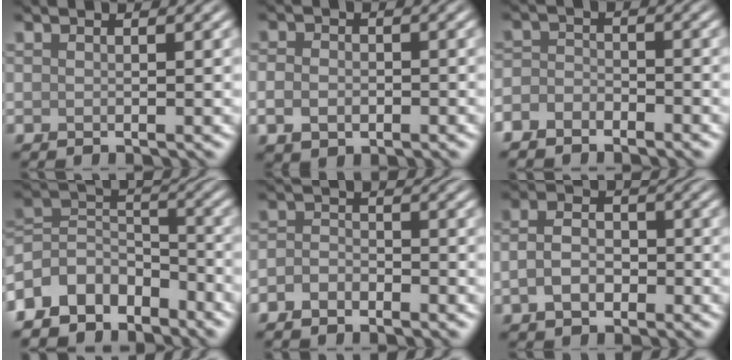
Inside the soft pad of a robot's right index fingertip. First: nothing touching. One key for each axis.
{"total": 2.7, "fx": -0.7, "fy": 2.0, "fz": 1.6, "tx": -0.028, "ty": -0.004, "tz": -0.017}
{"total": 2.9, "fx": -2.3, "fy": 1.6, "fz": 0.9, "tx": -0.009, "ty": 0.001, "tz": -0.053}
{"total": 7.2, "fx": -5.3, "fy": 4.1, "fz": 2.6, "tx": -0.039, "ty": 0.000, "tz": -0.110}
{"total": 2.1, "fx": -1.4, "fy": 1.2, "fz": 1.0, "tx": -0.020, "ty": 0.003, "tz": -0.032}
{"total": 3.7, "fx": -1.2, "fy": 2.6, "fz": 2.4, "tx": -0.047, "ty": 0.002, "tz": -0.029}